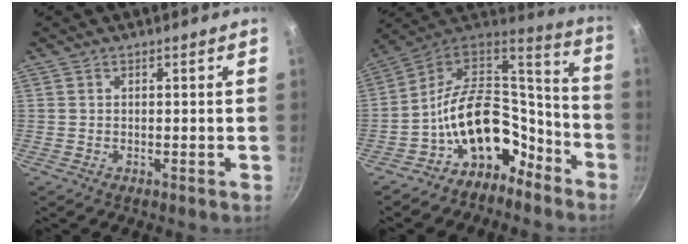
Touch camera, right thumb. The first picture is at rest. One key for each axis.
{"total": 18.5, "fx": -8.7, "fy": 12.3, "fz": 10.9, "tx": -0.133, "ty": 0.098, "tz": -0.142}